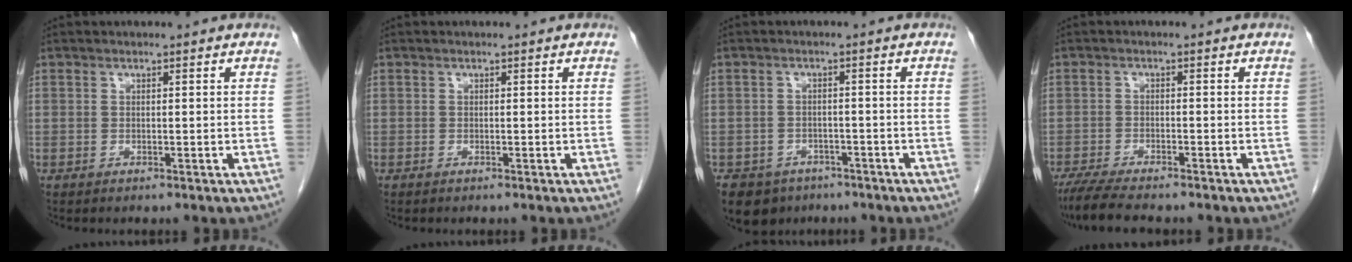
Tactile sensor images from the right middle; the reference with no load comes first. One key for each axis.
{"total": 0.0}
{"total": 7.3, "fx": -5.0, "fy": 5.0, "fz": 1.5, "tx": -0.029, "ty": 0.003, "tz": -0.073}
{"total": 7.6, "fx": -6.4, "fy": 1.1, "fz": 4.0, "tx": -0.071, "ty": -0.020, "tz": -0.107}